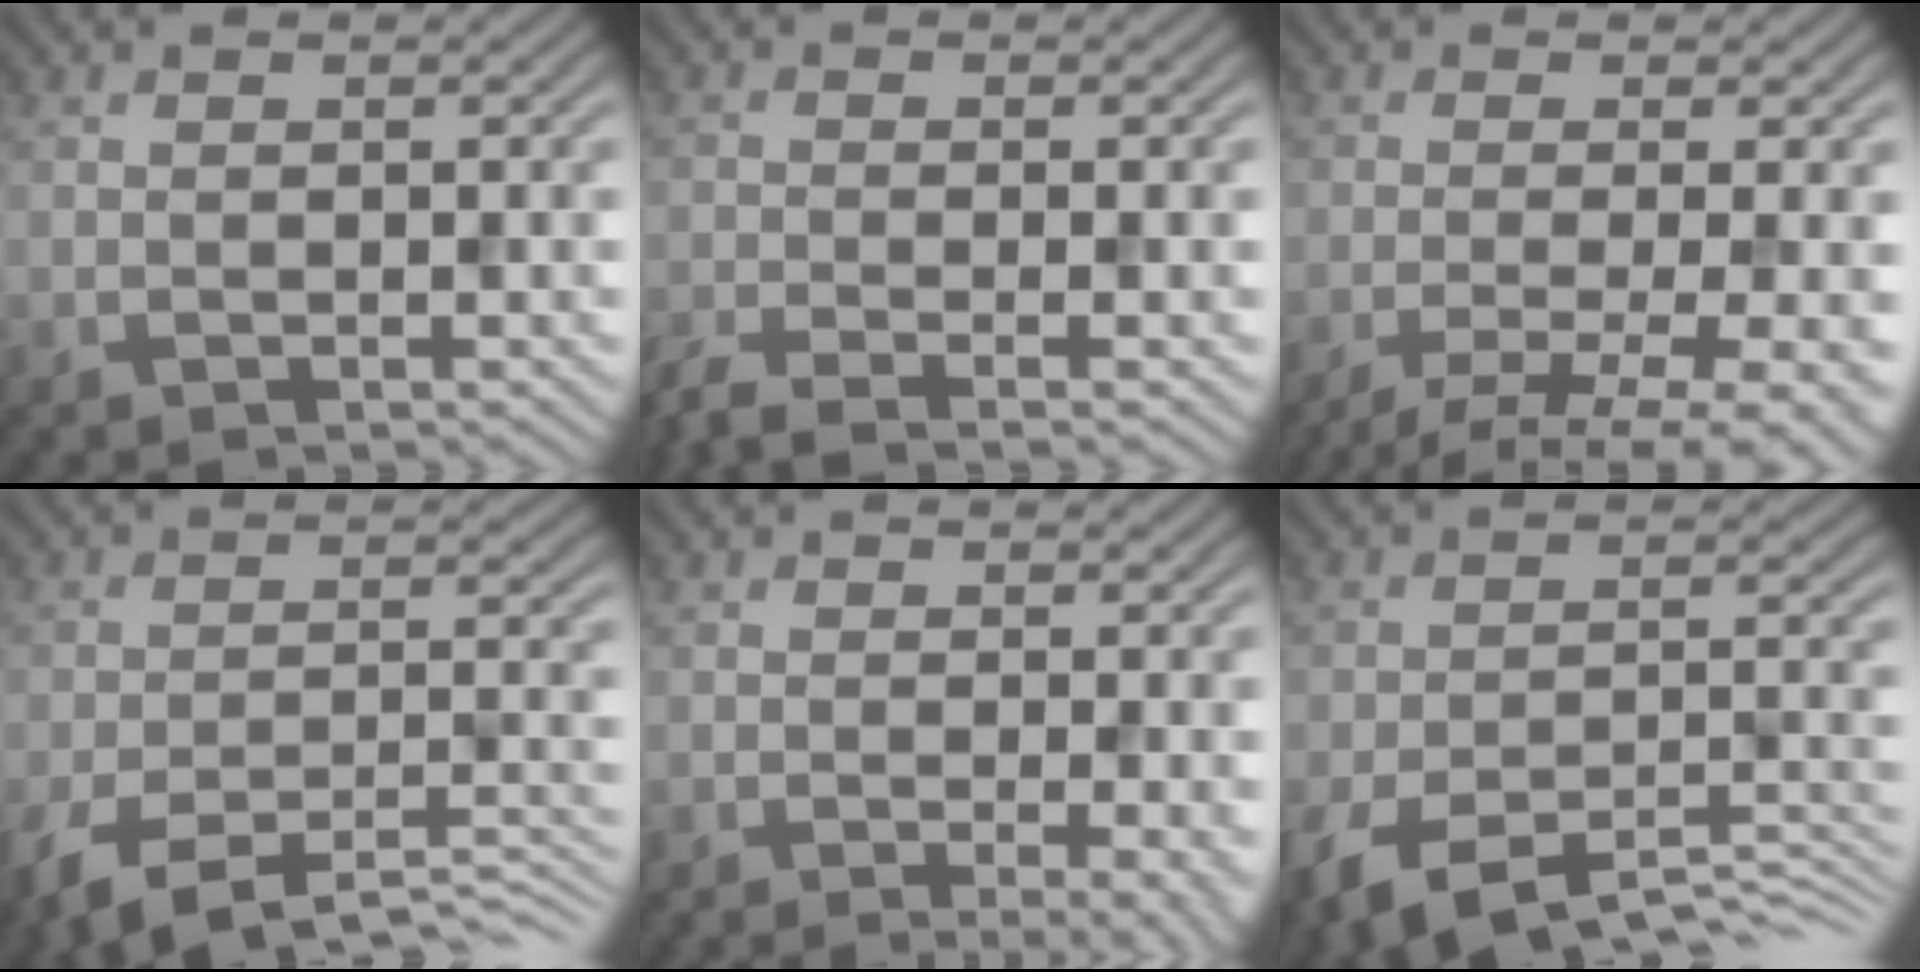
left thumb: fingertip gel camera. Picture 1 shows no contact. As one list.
[{"total": 4.2, "force": [-3.0, 0.7, 2.9], "torque": [-0.043, -0.006, -0.069]}, {"total": 8.0, "force": [-4.0, 1.9, 6.7], "torque": [-0.099, -0.010, -0.054]}, {"total": 8.5, "force": [-5.8, 2.9, 5.5], "torque": [-0.097, -0.008, -0.098]}, {"total": 4.3, "force": [-1.0, 1.0, 4.1], "torque": [-0.057, -0.007, -0.013]}, {"total": 9.3, "force": [-6.7, 3.2, 5.7], "torque": [-0.095, -0.009, -0.114]}]